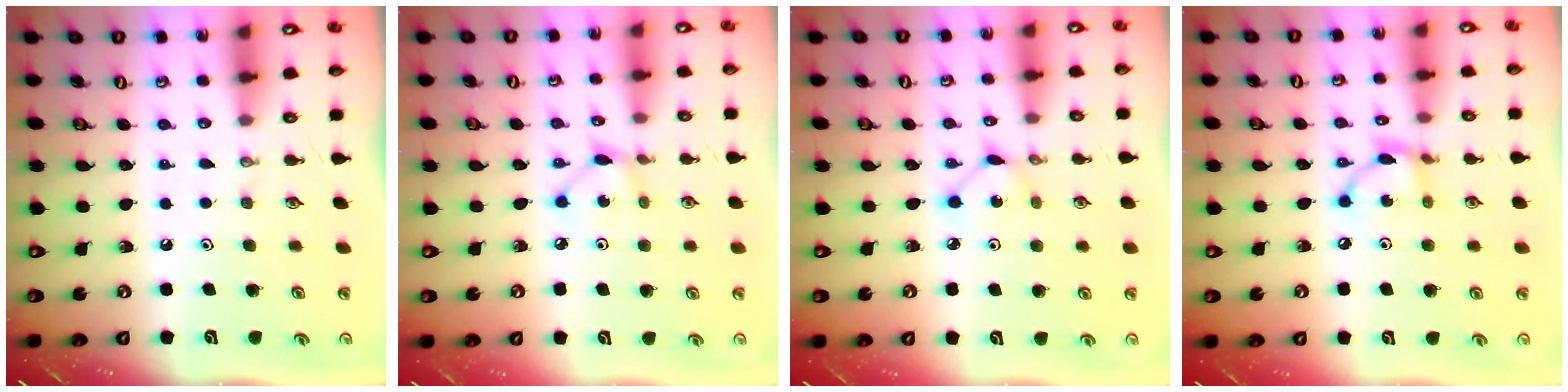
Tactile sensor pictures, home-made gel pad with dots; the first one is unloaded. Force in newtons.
{"total": 3.1, "press": 3.1, "slide": 0.2}
{"total": 3.5, "press": 3.5, "slide": 0.2}
{"total": 6.0, "press": 6.0, "slide": 0.1}